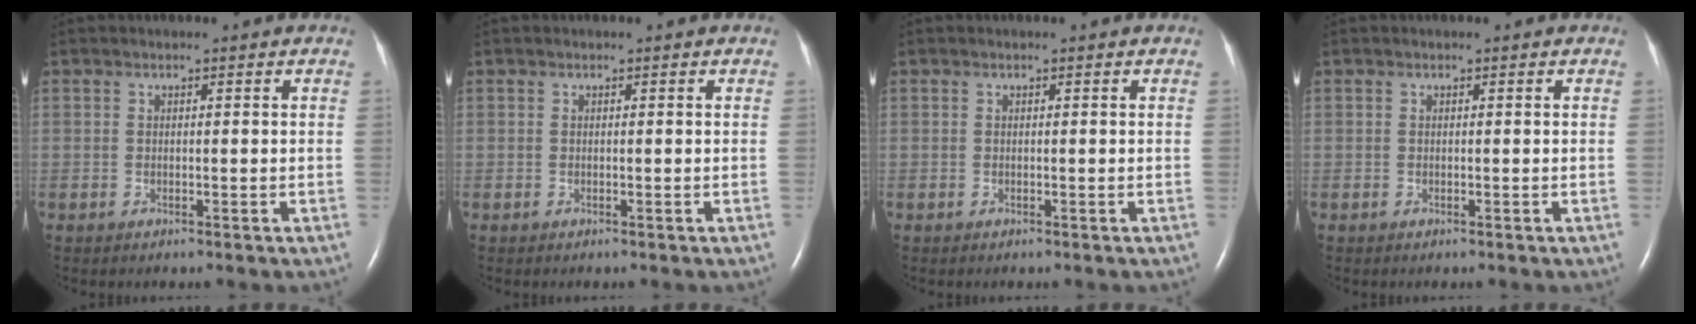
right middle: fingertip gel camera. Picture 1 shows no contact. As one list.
[{"total": 0.0}, {"total": 0.0}, {"total": 0.0}]